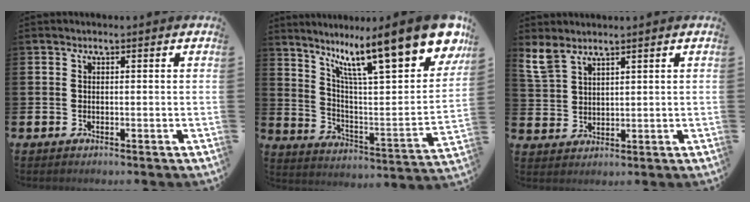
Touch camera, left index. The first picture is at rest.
{"total": 15.8, "force": [11.1, 3.3, 10.7], "torque": [-0.195, -0.082, 0.172]}
{"total": 4.9, "force": [4.2, 1.8, 1.8], "torque": [-0.044, -0.014, 0.077]}